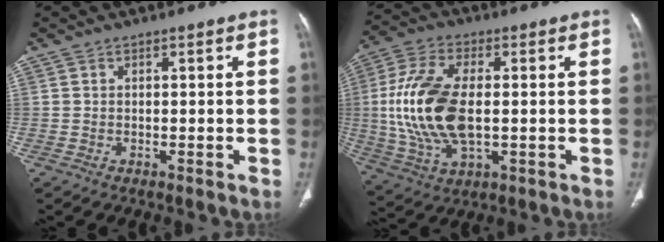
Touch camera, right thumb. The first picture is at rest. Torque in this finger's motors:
{"motor_torque": [-0.29, 1.72, 1.89, -0.09, 0.55]}